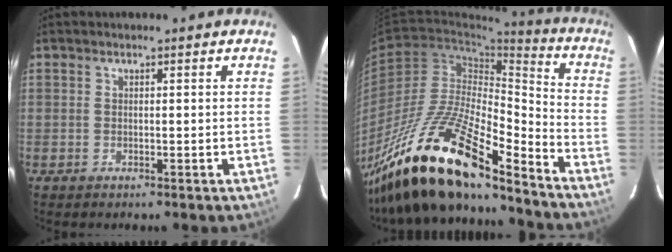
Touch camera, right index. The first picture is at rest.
{"total": 23.8, "force": [-18.2, 5.5, 14.2], "torque": [-0.262, -0.022, -0.335]}